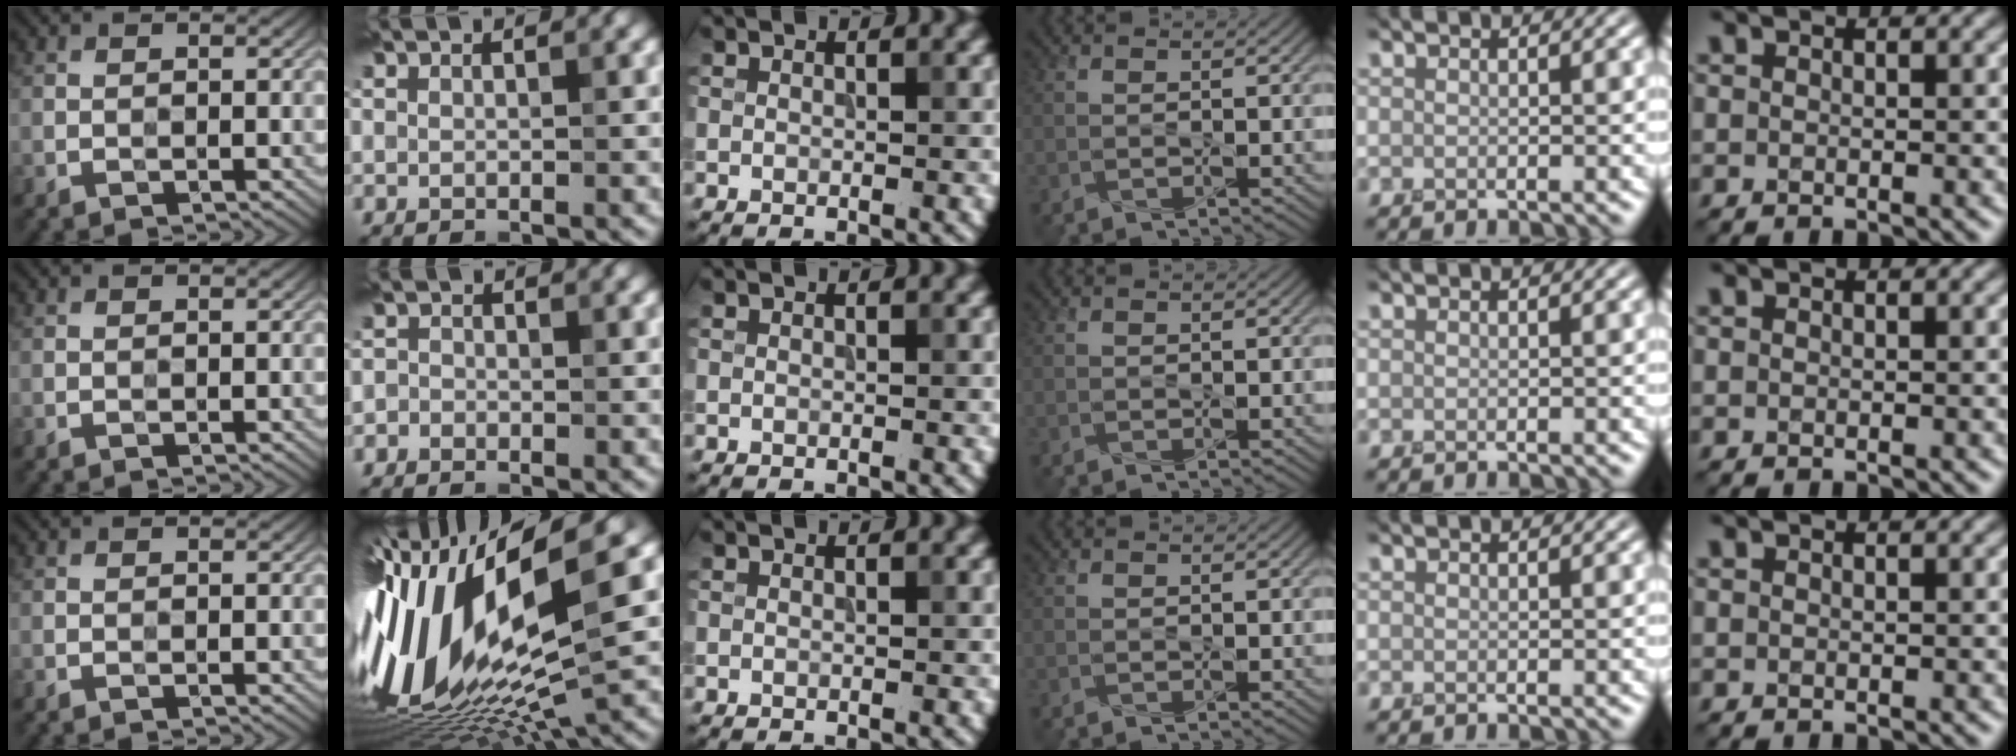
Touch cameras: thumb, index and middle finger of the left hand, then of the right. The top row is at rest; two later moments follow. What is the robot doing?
{"motion": "press", "object": "sticky note"}